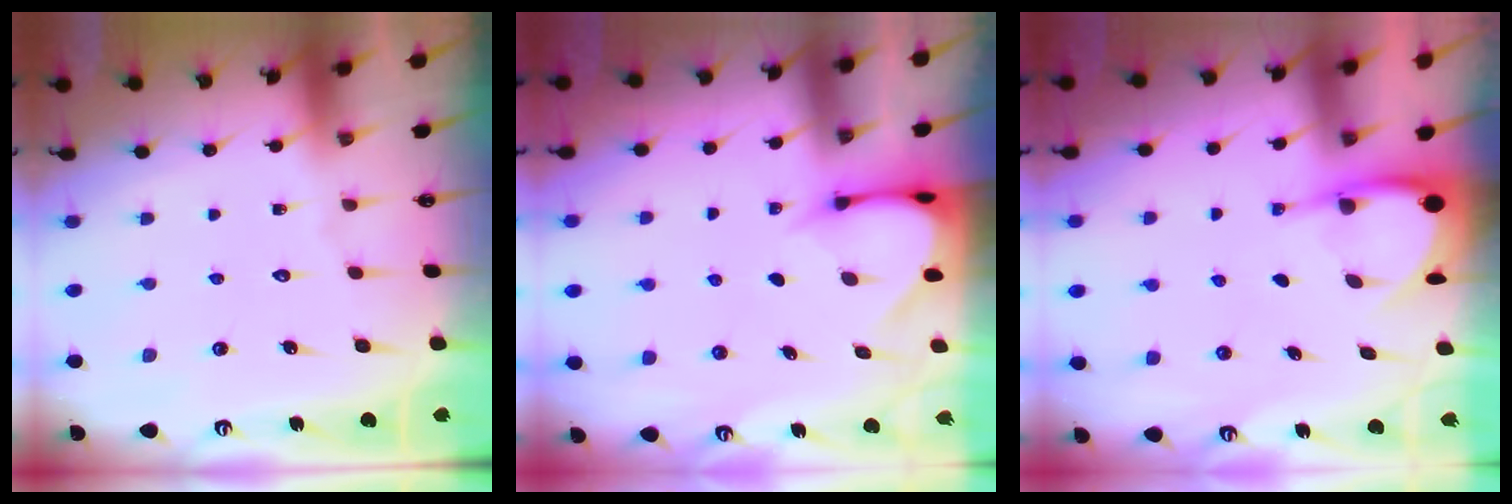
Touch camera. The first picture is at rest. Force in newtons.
{"total": 3.8, "press": 3.8, "slide": 0.3}
{"total": 4.2, "press": 4.2, "slide": 0.3}